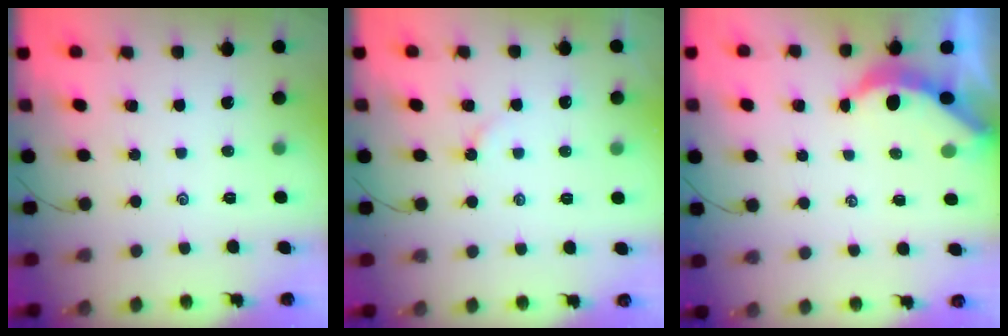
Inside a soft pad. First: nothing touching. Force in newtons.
{"total": 2.1, "press": 2.1, "slide": 0.2}
{"total": 3.8, "press": 3.8, "slide": 0.4}